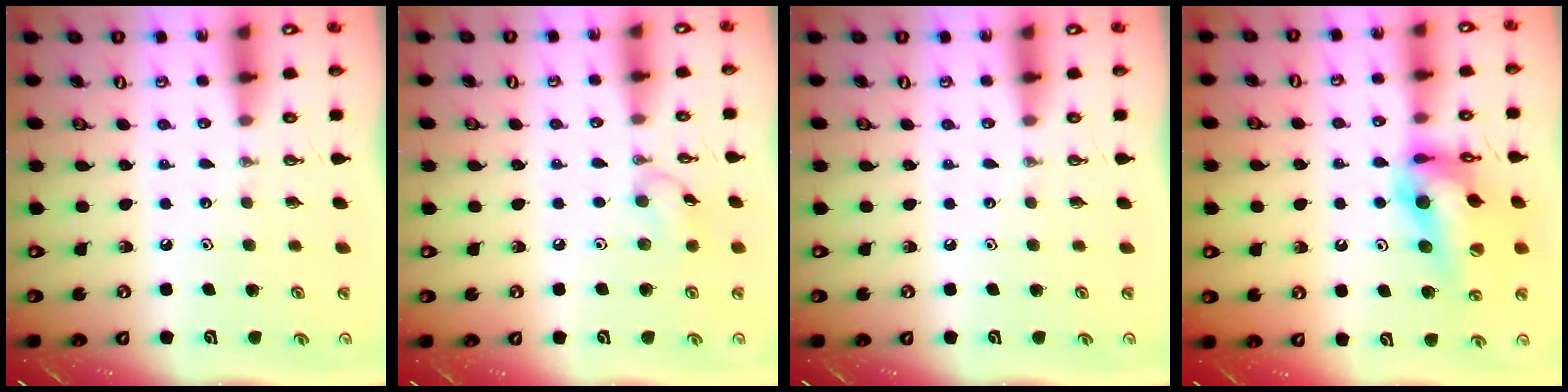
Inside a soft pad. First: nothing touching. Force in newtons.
{"total": 7.1, "press": 7.1, "slide": 0.5}
{"total": 0.0}
{"total": 16.8, "press": 16.7, "slide": 1.8}